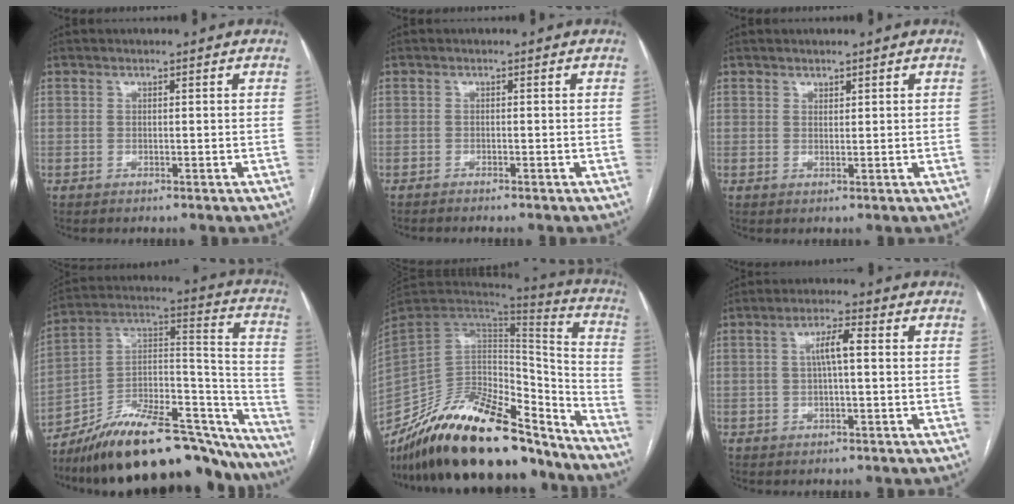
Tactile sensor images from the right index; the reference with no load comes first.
{"total": 2.1, "force": [-1.9, 0.5, 0.7], "torque": [-0.013, -0.004, -0.023]}
{"total": 0.8, "force": [0.6, 0.5, 0.2], "torque": [0.002, -0.003, 0.008]}
{"total": 32.7, "force": [-26.5, 9.9, 16.5], "torque": [-0.219, 0.031, -0.392]}
{"total": 34.5, "force": [-26.0, 11.3, 19.8], "torque": [-0.372, -0.044, -0.412]}
{"total": 4.2, "force": [0.3, 1.0, 4.1], "torque": [-0.077, 0.016, 0.005]}